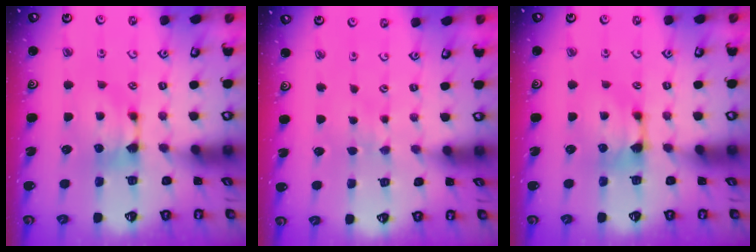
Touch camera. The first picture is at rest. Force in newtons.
{"total": 4.0, "press": 4.0, "slide": 0.1}
{"total": 0.9, "press": 0.6, "slide": 0.6}